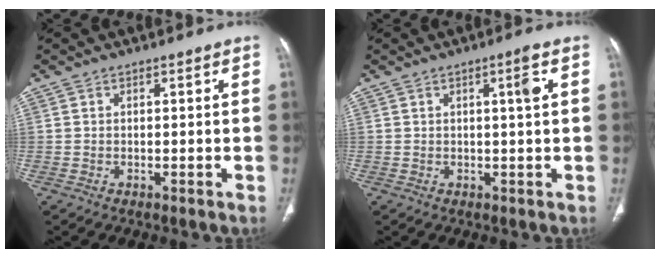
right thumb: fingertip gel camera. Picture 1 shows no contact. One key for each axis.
{"total": 3.0, "fx": 0.6, "fy": 0.3, "fz": 3.0, "tx": -0.051, "ty": 0.003, "tz": 0.010}